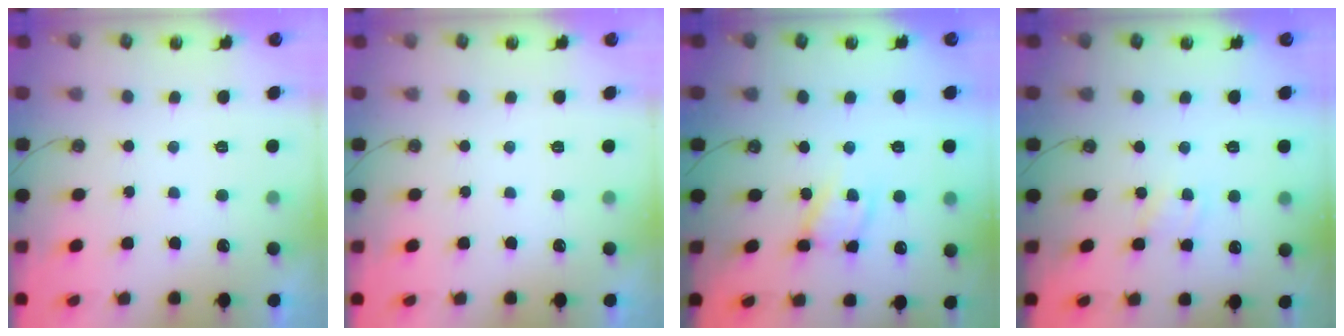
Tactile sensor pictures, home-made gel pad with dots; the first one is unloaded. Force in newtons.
{"total": 0.0}
{"total": 8.3, "press": 8.3, "slide": 0.5}
{"total": 1.7, "press": 1.6, "slide": 0.2}